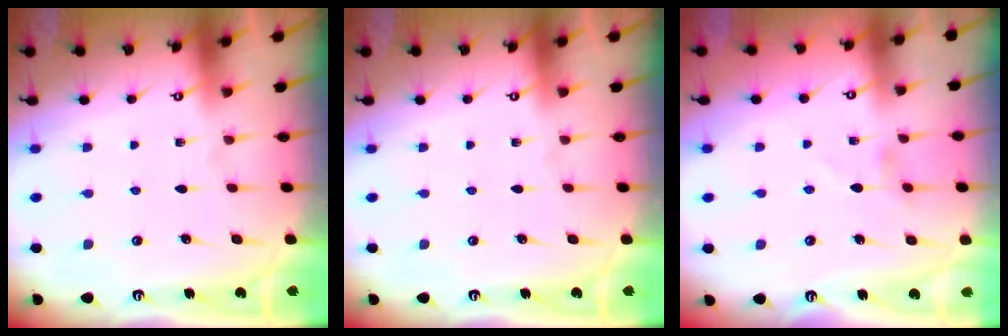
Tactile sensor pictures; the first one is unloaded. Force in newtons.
{"total": 0.0}
{"total": 2.5, "press": 2.5, "slide": 0.4}